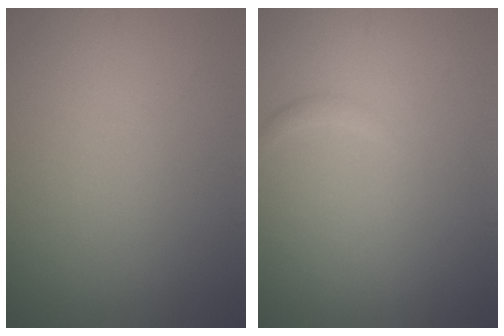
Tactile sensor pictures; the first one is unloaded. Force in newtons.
{"total": 0.5, "press": 0.5, "slide": 0.0}